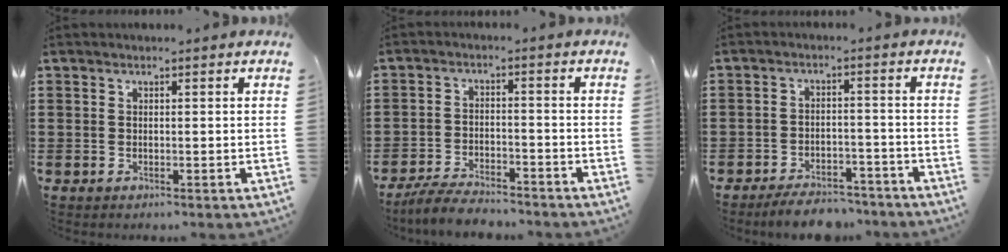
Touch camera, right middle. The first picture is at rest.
{"total": 5.0, "force": [-4.7, 0.6, 1.5], "torque": [-0.030, 0.002, -0.093]}
{"total": 4.8, "force": [-4.6, 0.7, 1.0], "torque": [-0.015, 0.009, -0.092]}